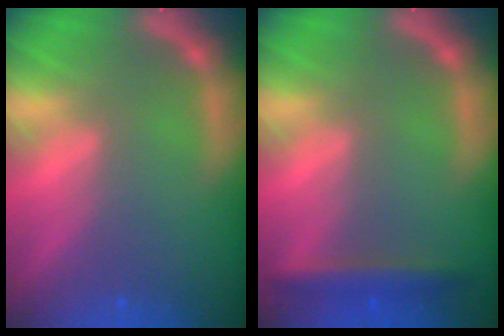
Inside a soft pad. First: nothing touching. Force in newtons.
{"total": 2.9}